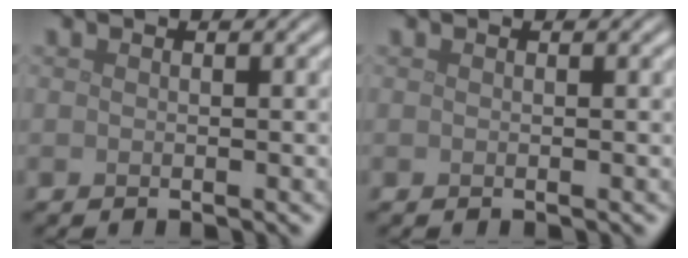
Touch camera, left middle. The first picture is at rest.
{"total": 0.0}